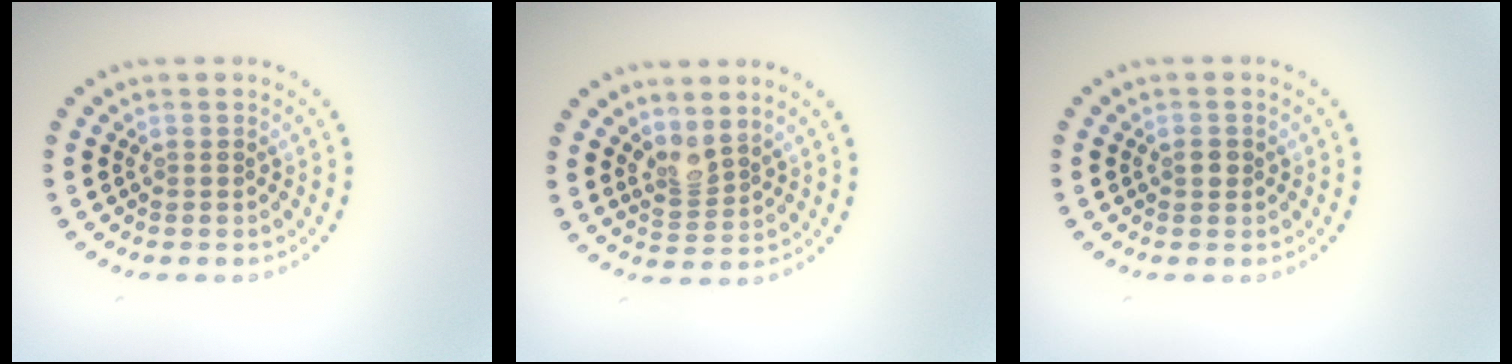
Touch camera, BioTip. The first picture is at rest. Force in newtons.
{"total": 2.1, "press": 1.5, "slide": 1.4}
{"total": 1.0, "press": 0.9, "slide": 0.2}